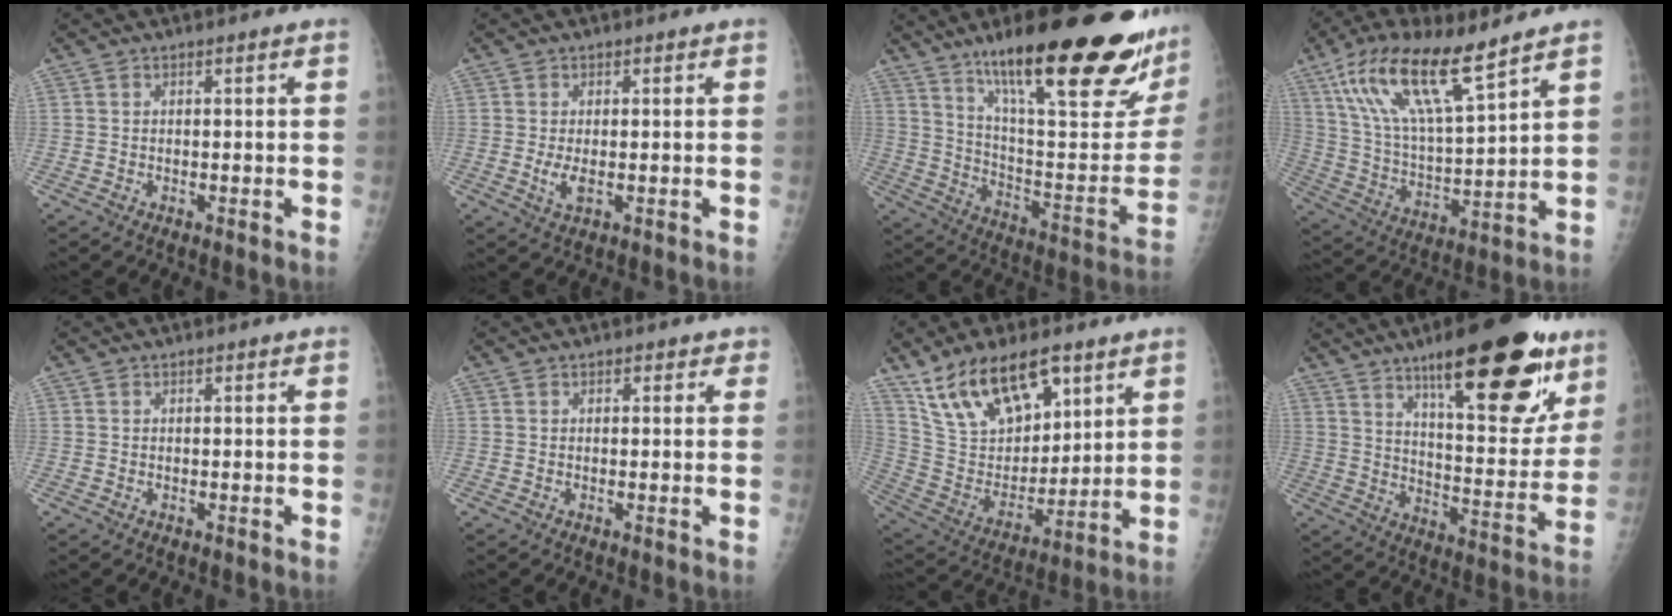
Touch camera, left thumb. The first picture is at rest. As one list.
[{"total": 2.8, "force": [-0.3, 1.4, 2.4], "torque": [-0.052, -0.008, -0.004]}, {"total": 33.4, "force": [20.9, 7.2, 25.0], "torque": [-0.295, -0.069, 0.324]}, {"total": 17.9, "force": [11.2, 4.6, 13.2], "torque": [-0.237, -0.043, 0.219]}, {"total": 0.0}, {"total": 1.6, "force": [0.8, 1.3, 0.4], "torque": [0.021, 0.000, 0.002]}, {"total": 19.4, "force": [12.0, 9.4, 11.9], "torque": [-0.171, -0.052, 0.234]}, {"total": 26.7, "force": [15.9, 8.5, 19.8], "torque": [-0.239, -0.062, 0.237]}]